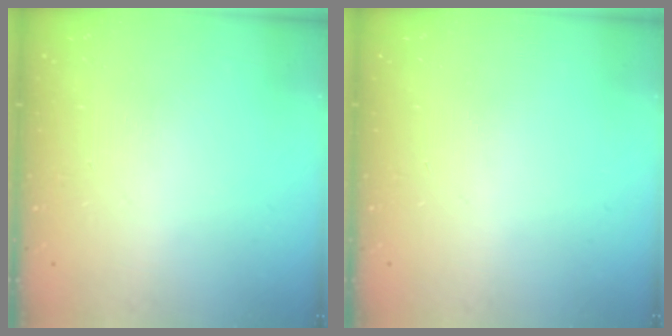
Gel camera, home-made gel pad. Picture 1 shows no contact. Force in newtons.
{"total": 0.0}